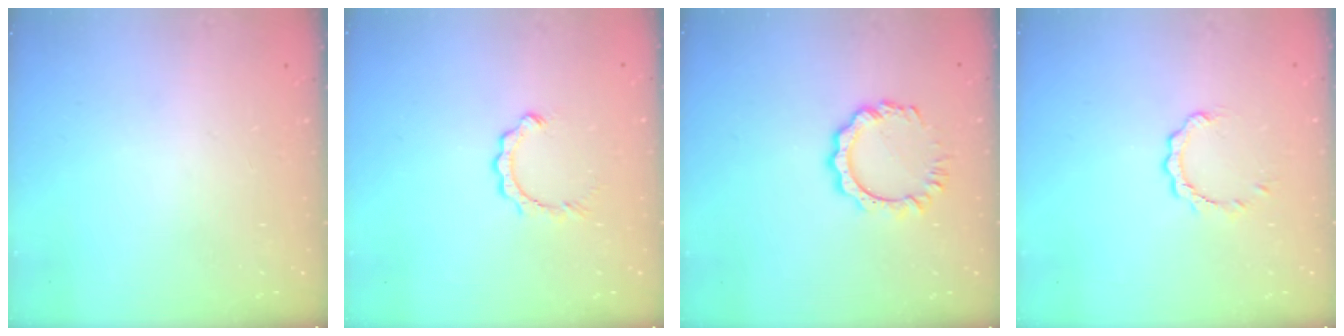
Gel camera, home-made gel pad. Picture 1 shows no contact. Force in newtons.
{"total": 2.8, "press": 2.8, "slide": 0.2}
{"total": 7.4, "press": 7.4, "slide": 0.7}
{"total": 2.5, "press": 2.5, "slide": 0.3}